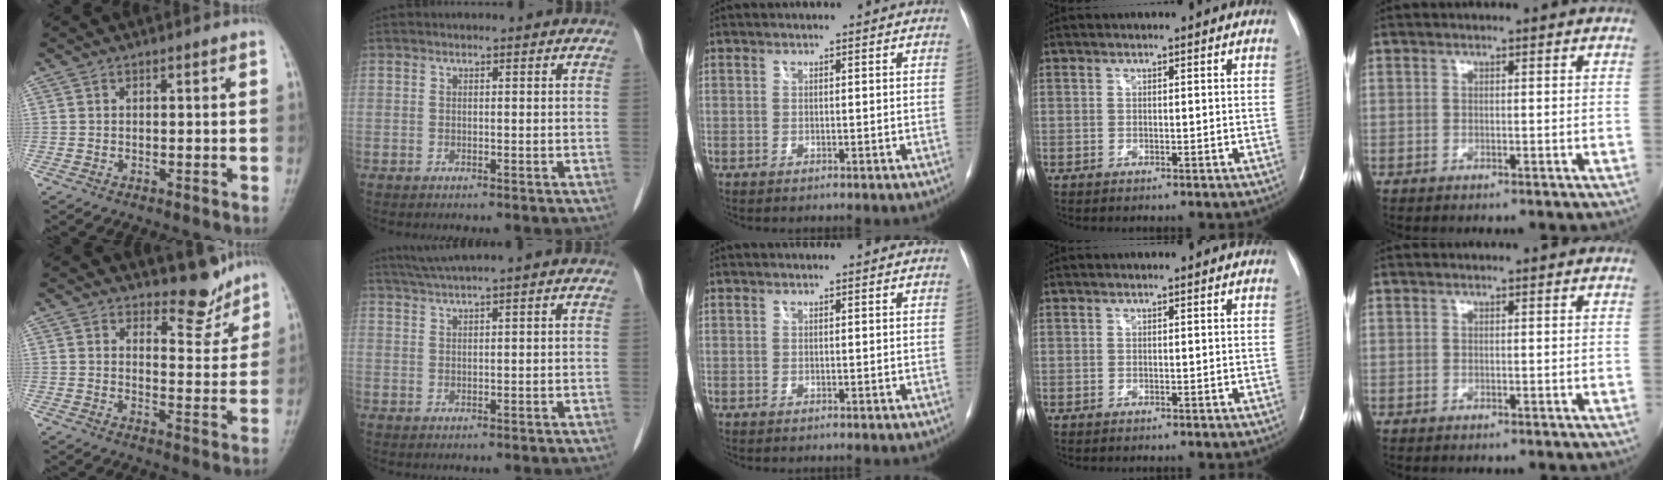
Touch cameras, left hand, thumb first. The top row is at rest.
{"thumb": {"total": 5.7, "force": [5.2, 2.0, 1.0], "torque": [0.013, -0.051, 0.077]}, "index": {"total": 3.0, "force": [2.3, -1.0, 1.7], "torque": [-0.040, 0.011, 0.051]}}